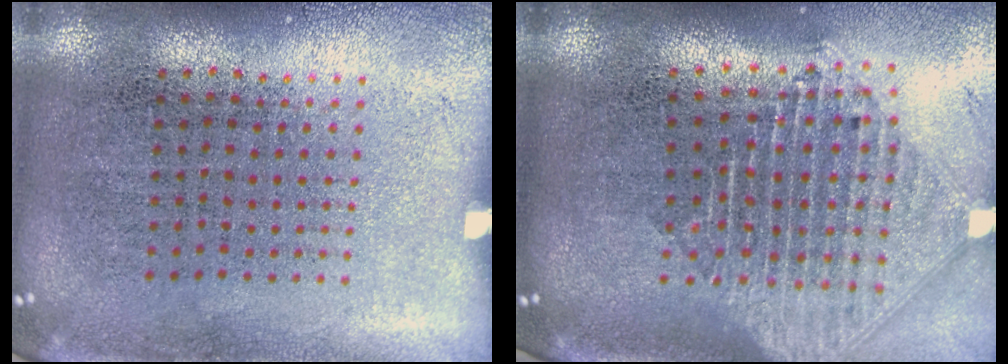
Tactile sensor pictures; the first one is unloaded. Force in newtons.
{"total": 2.5, "press": 1.9, "slide": 1.5}